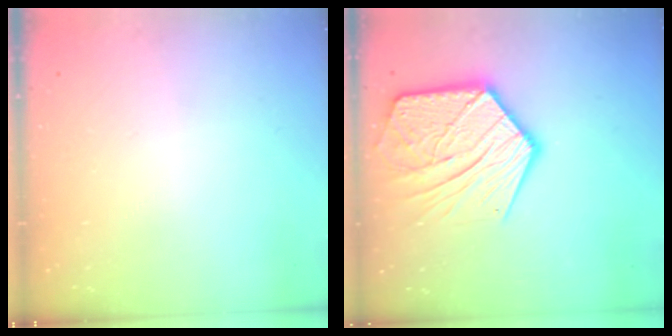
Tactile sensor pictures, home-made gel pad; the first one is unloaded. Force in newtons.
{"total": 18.5, "press": 18.4, "slide": 1.4}